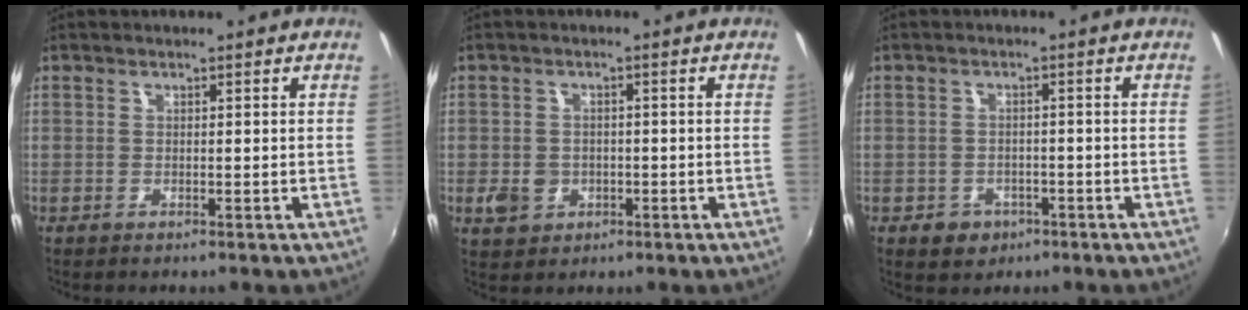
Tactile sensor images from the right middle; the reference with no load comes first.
{"total": 5.0, "force": [-1.4, 4.3, 2.1], "torque": [-0.049, 0.001, -0.017]}
{"total": 4.4, "force": [-2.2, 3.5, 1.3], "torque": [-0.037, 0.003, -0.026]}